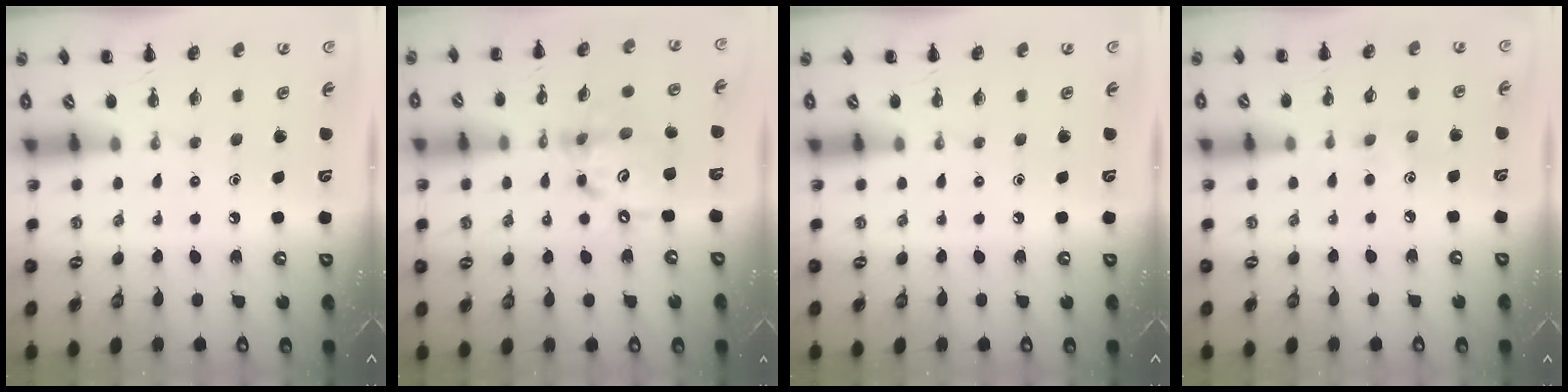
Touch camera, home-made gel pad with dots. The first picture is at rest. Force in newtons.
{"total": 12.1, "press": 11.7, "slide": 3.2}
{"total": 0.0}
{"total": 3.5, "press": 3.4, "slide": 0.8}